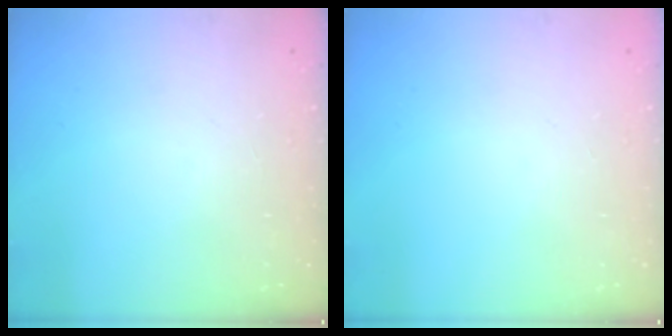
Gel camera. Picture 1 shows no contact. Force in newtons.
{"total": 0.0}